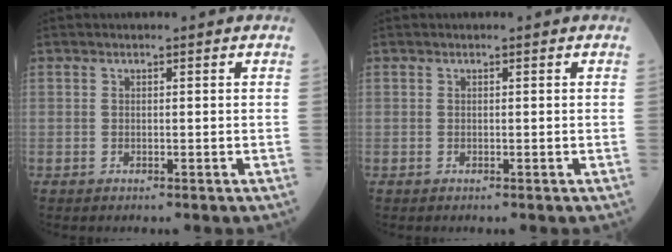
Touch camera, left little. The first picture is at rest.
{"total": 0.0}